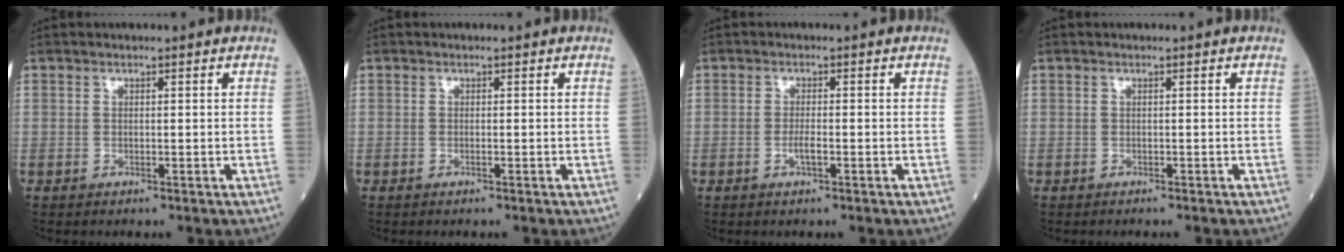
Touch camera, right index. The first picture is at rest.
{"total": 0.0}
{"total": 1.8, "force": [-0.6, 0.2, 1.7], "torque": [-0.034, -0.001, -0.010]}
{"total": 0.9, "force": [-0.7, 0.0, 0.5], "torque": [-0.009, 0.000, -0.007]}